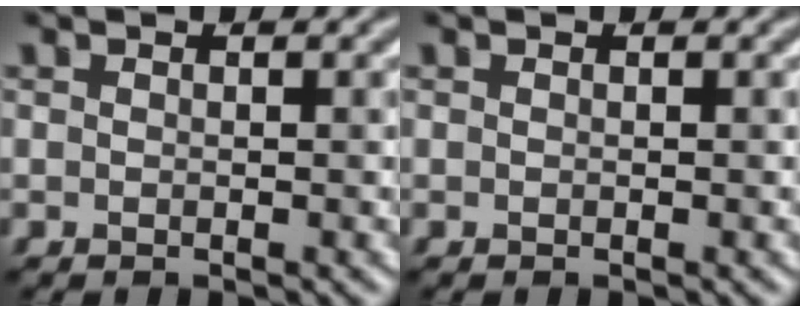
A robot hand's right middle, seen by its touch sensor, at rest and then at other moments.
{"total": 0.0}